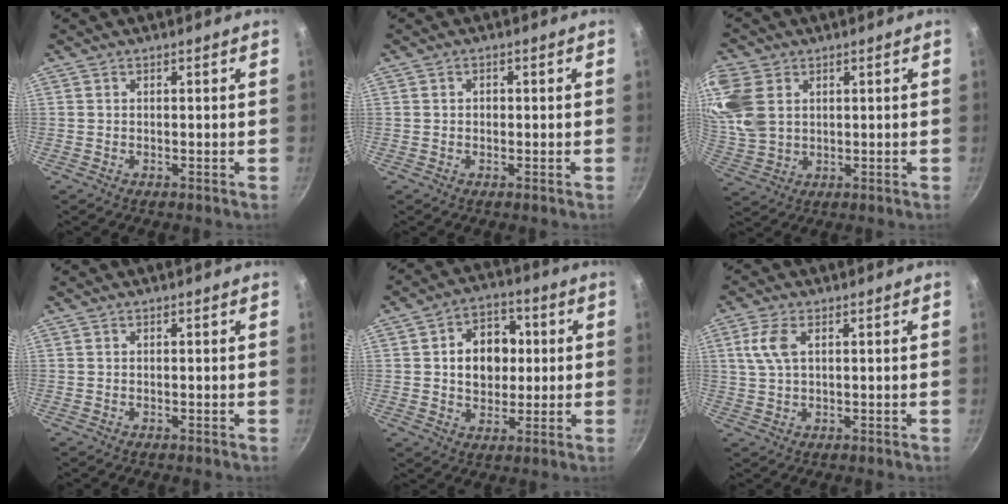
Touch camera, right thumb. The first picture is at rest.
{"total": 0.9, "force": [0.0, 0.8, 0.4], "torque": [-0.007, 0.004, 0.000]}
{"total": 10.3, "force": [3.0, 7.4, 6.6], "torque": [-0.134, -0.011, 0.061]}
{"total": 0.0}
{"total": 11.2, "force": [1.3, 8.6, 7.1], "torque": [-0.068, 0.011, 0.016]}
{"total": 5.4, "force": [1.6, 2.8, 4.3], "torque": [-0.093, 0.006, 0.031]}